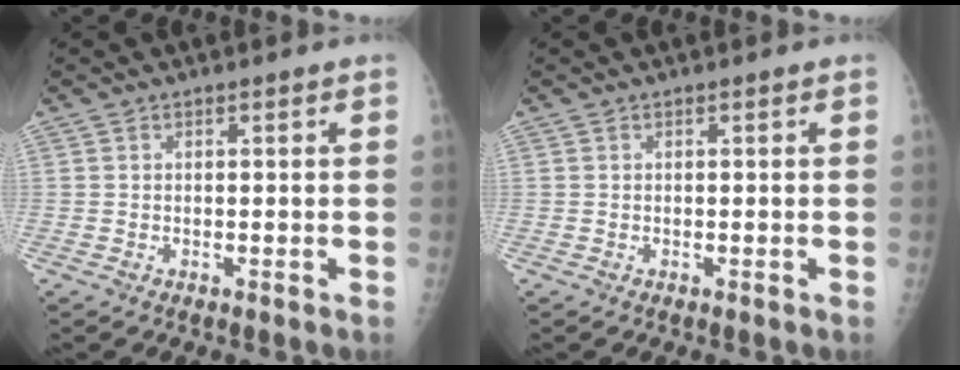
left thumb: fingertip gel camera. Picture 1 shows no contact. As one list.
[{"total": 0.0}]